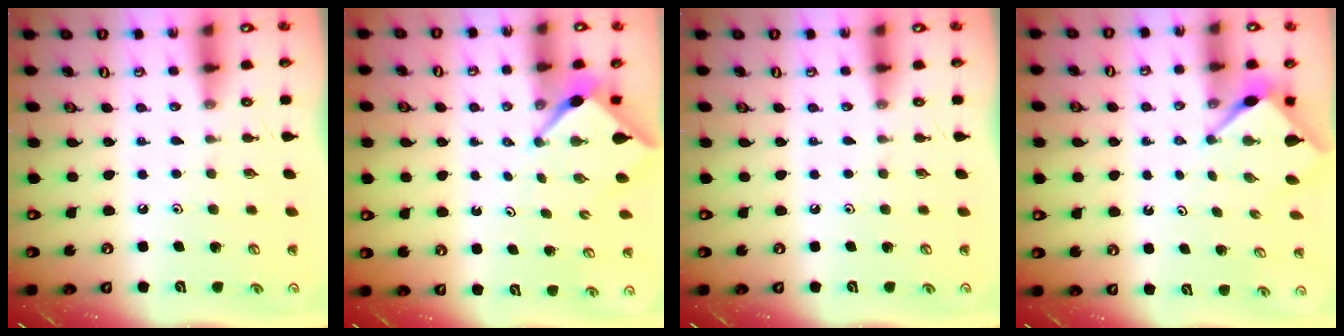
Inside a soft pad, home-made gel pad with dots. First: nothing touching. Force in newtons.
{"total": 2.6, "press": 2.5, "slide": 0.3}
{"total": 0.0}
{"total": 2.9, "press": 2.9, "slide": 0.3}